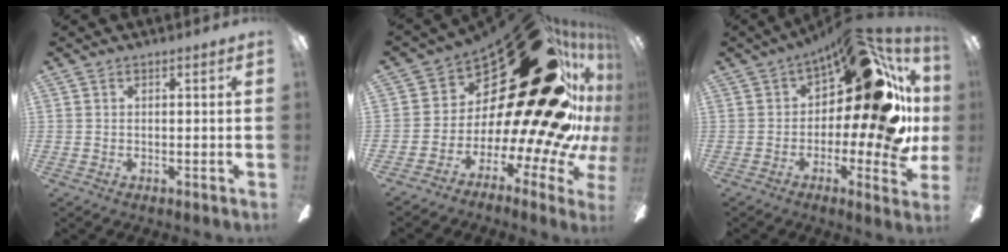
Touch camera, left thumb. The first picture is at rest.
{"total": 38.1, "force": [15.1, 16.8, 30.7], "torque": [-0.380, -0.152, 0.325]}
{"total": 21.0, "force": [4.7, 9.1, 18.3], "torque": [-0.246, -0.024, 0.075]}